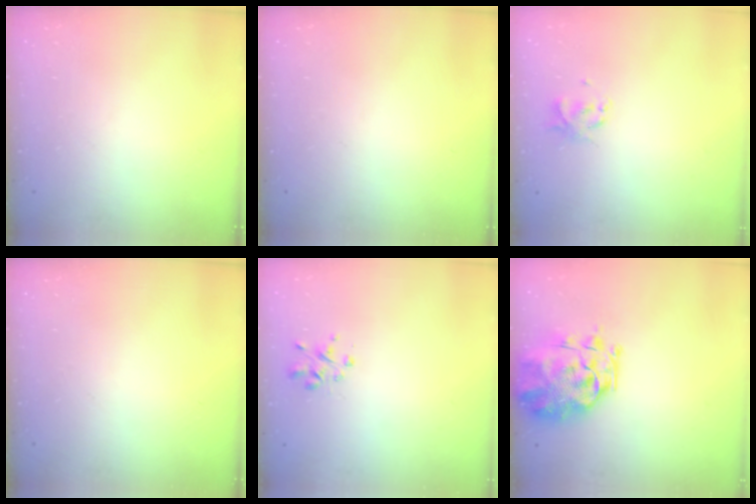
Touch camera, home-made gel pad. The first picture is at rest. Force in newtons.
{"total": 0.0}
{"total": 2.0, "press": 1.9, "slide": 0.5}
{"total": 0.0}
{"total": 1.6, "press": 1.5, "slide": 0.5}
{"total": 3.5, "press": 3.2, "slide": 1.5}